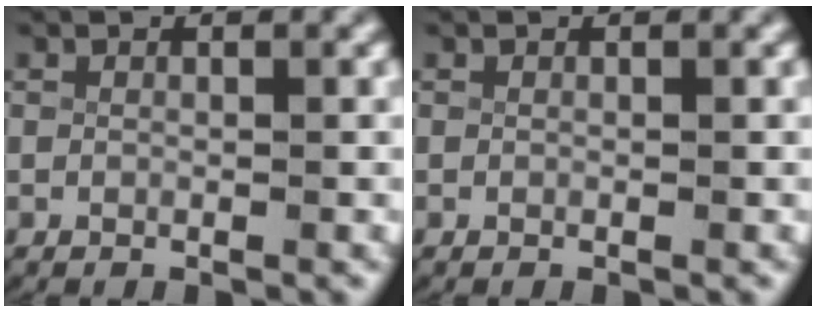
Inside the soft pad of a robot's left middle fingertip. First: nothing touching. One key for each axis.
{"total": 0.0}